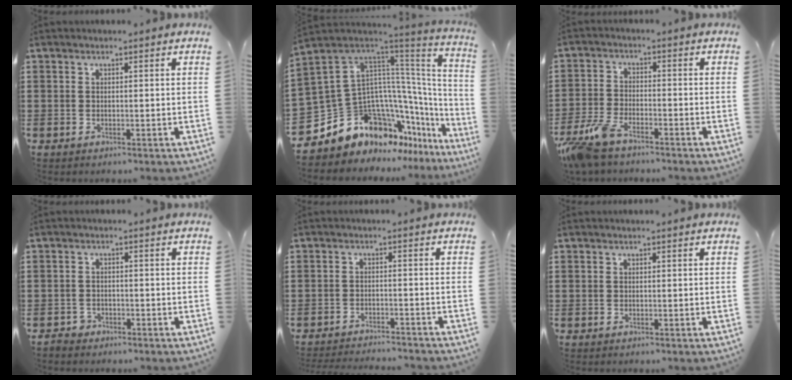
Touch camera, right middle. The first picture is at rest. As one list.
[{"total": 14.3, "force": [-8.3, 9.8, 6.1], "torque": [-0.164, -0.024, -0.125]}, {"total": 6.6, "force": [-5.1, 1.8, 3.7], "torque": [-0.106, -0.010, -0.106]}, {"total": 1.6, "force": [-1.4, 0.8, 0.0], "torque": [-0.007, 0.004, -0.033]}, {"total": 2.6, "force": [-2.6, 0.0, 0.2], "torque": [-0.007, 0.000, -0.056]}, {"total": 0.0}]